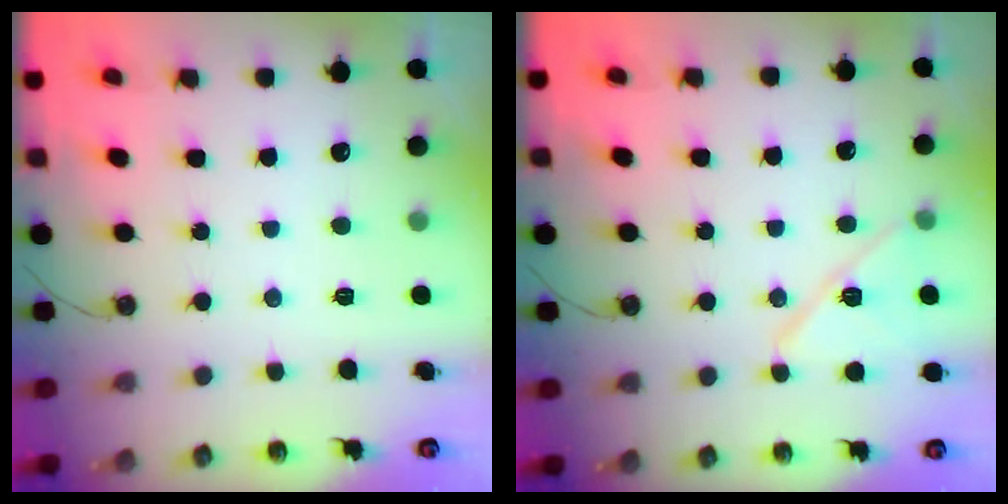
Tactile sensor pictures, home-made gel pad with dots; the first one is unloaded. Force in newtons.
{"total": 12.1, "press": 12.0, "slide": 0.9}